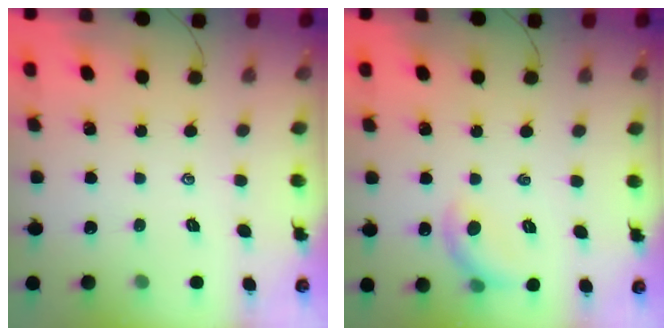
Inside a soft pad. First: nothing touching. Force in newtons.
{"total": 7.5, "press": 7.4, "slide": 1.1}